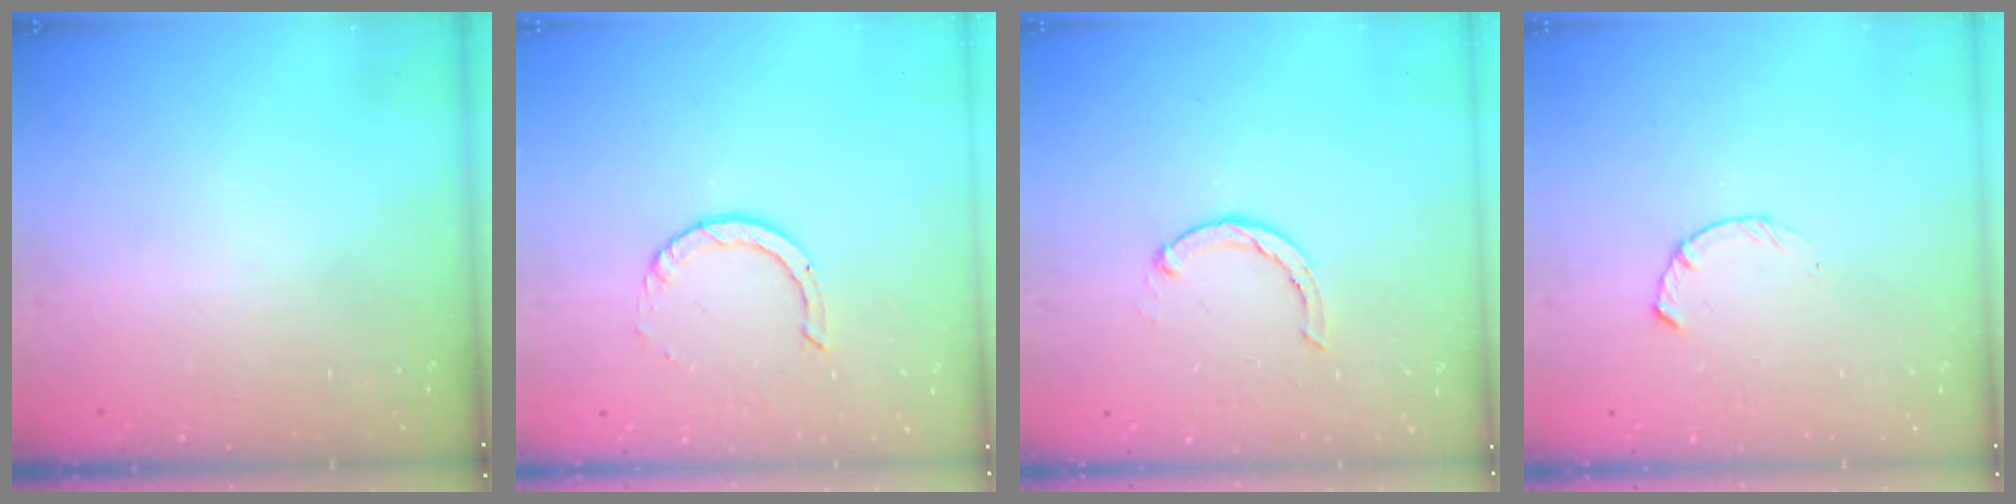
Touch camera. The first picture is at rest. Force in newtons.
{"total": 3.5, "press": 3.5, "slide": 0.4}
{"total": 2.4, "press": 2.4, "slide": 0.4}
{"total": 2.3, "press": 2.2, "slide": 0.4}